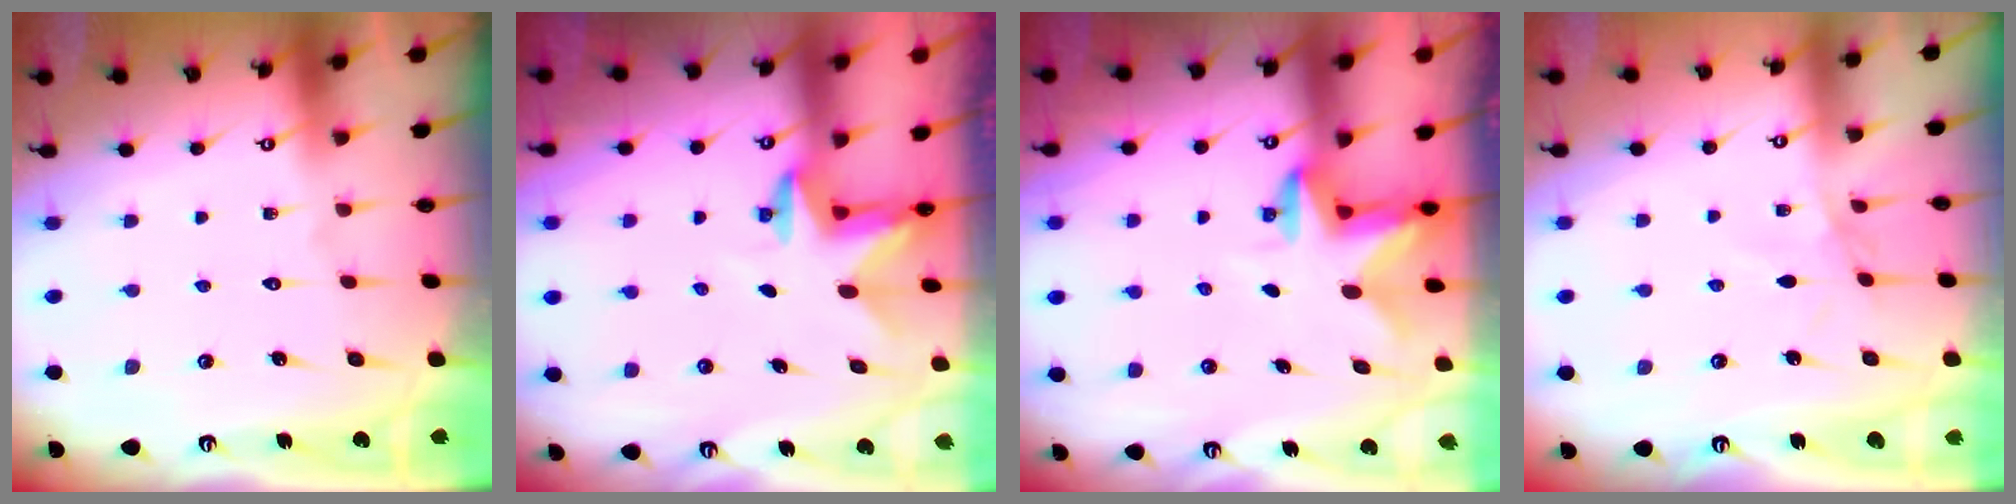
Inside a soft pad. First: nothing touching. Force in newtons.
{"total": 2.5, "press": 2.5, "slide": 0.4}
{"total": 2.5, "press": 2.5, "slide": 0.5}
{"total": 2.2, "press": 2.1, "slide": 0.5}